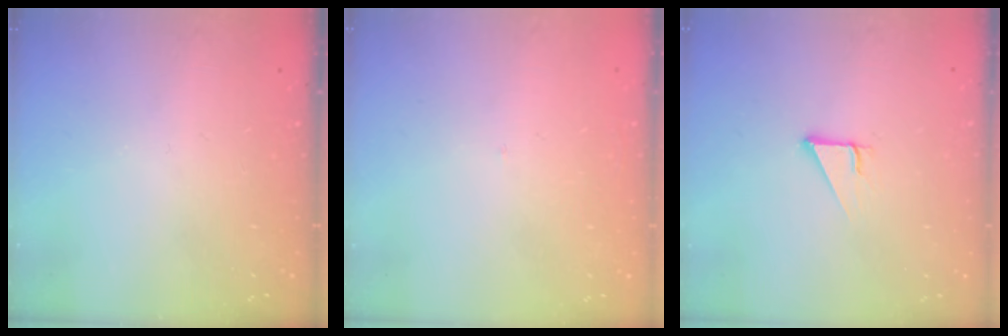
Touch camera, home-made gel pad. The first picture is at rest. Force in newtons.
{"total": 1.7, "press": 1.6, "slide": 0.1}
{"total": 3.0, "press": 3.0, "slide": 0.1}